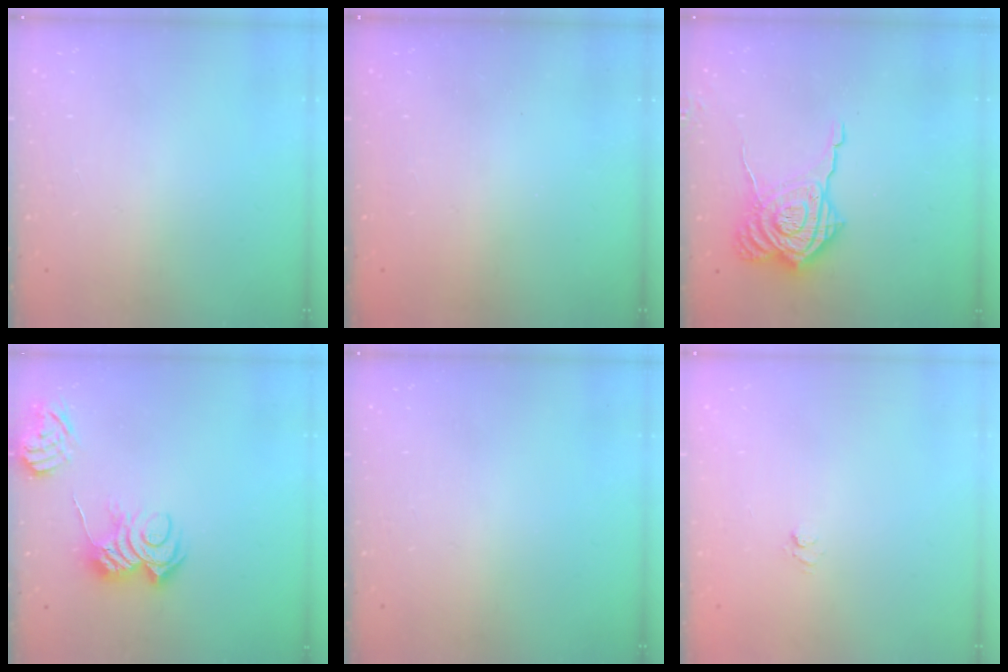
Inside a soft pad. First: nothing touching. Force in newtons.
{"total": 2.4, "press": 2.2, "slide": 0.8}
{"total": 15.0, "press": 15.0, "slide": 1.2}
{"total": 10.9, "press": 10.8, "slide": 1.1}
{"total": 0.0}
{"total": 3.6, "press": 3.4, "slide": 1.1}